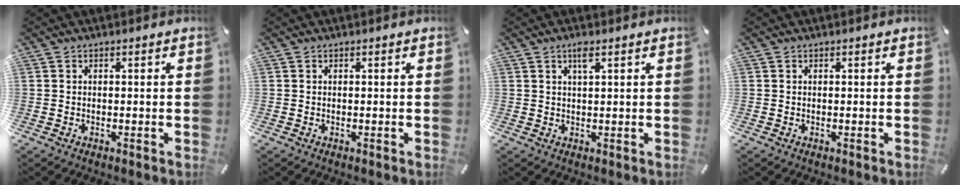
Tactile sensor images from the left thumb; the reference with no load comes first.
{"total": 0.0}
{"total": 2.5, "force": [1.5, 0.4, 2.0], "torque": [-0.044, 0.003, 0.026]}
{"total": 0.0}